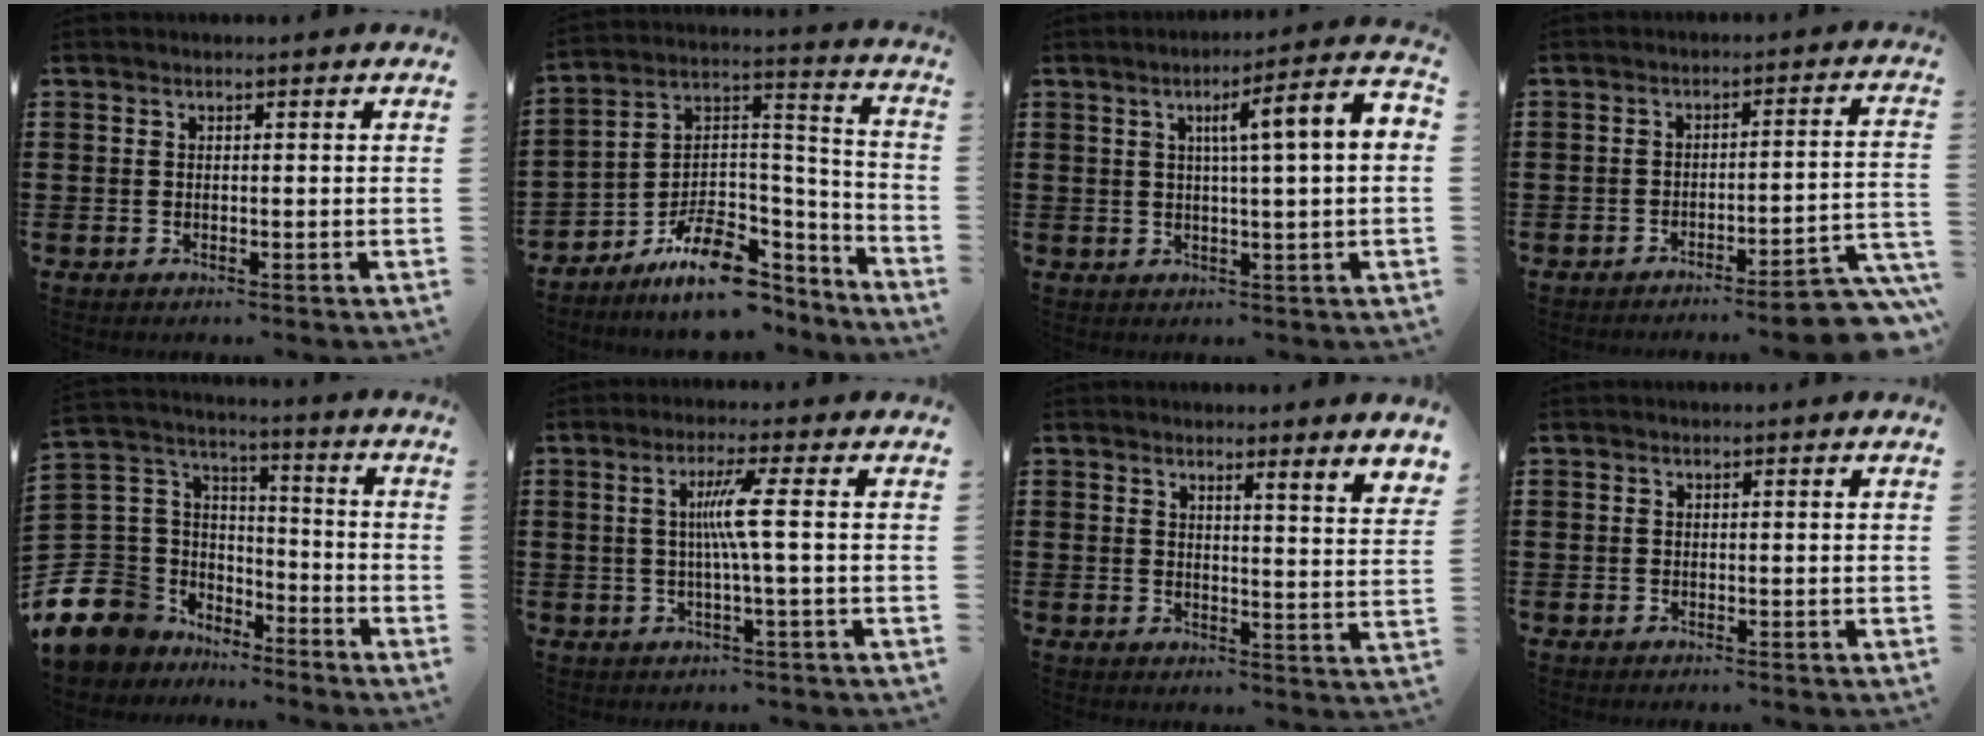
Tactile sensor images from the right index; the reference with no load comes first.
{"total": 10.4, "force": [-7.4, 5.1, 5.0], "torque": [-0.095, 0.022, -0.136]}
{"total": 7.1, "force": [1.1, -0.1, 7.0], "torque": [-0.120, -0.010, 0.005]}
{"total": 5.8, "force": [-4.9, 0.1, 3.2], "torque": [-0.048, -0.008, -0.091]}
{"total": 9.7, "force": [-5.1, 8.2, 1.1], "torque": [-0.092, -0.012, -0.101]}
{"total": 5.5, "force": [0.2, -0.7, 5.4], "torque": [-0.110, -0.010, -0.006]}
{"total": 2.2, "force": [2.0, -0.5, 0.8], "torque": [-0.027, -0.009, 0.032]}
{"total": 0.0}